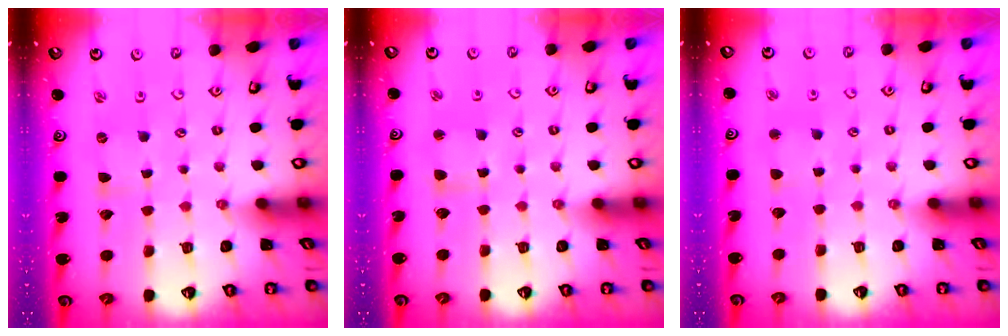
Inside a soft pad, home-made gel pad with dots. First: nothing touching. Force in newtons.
{"total": 3.8, "press": 3.7, "slide": 0.4}
{"total": 3.1, "press": 3.1, "slide": 0.3}